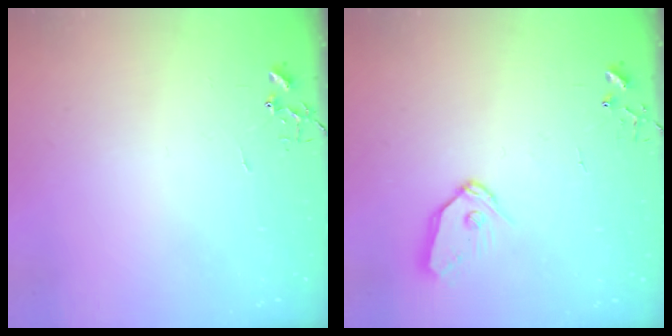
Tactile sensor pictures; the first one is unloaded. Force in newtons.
{"total": 8.9, "press": 8.8, "slide": 0.6}